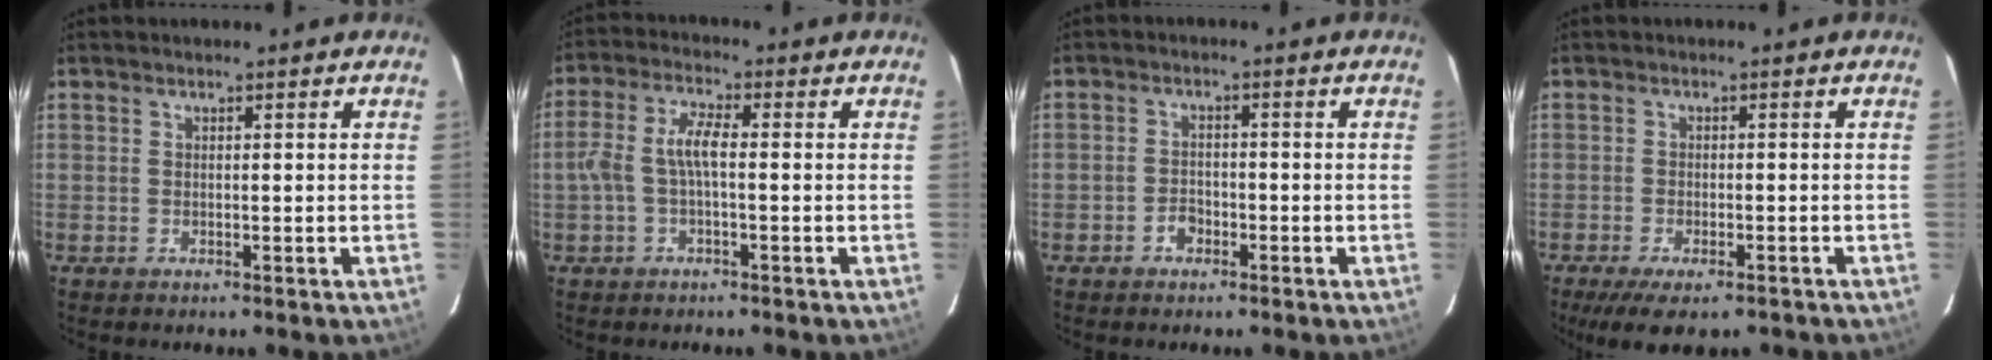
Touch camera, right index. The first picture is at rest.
{"total": 5.5, "force": [-0.8, 1.5, 5.2], "torque": [-0.113, 0.016, -0.014]}
{"total": 2.7, "force": [-1.7, 1.8, 1.1], "torque": [-0.021, 0.008, -0.027]}
{"total": 9.2, "force": [-6.8, 2.8, 5.5], "torque": [-0.121, -0.036, -0.108]}